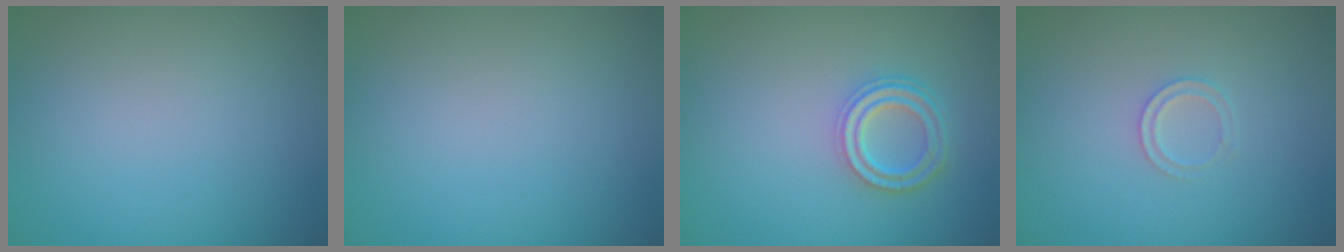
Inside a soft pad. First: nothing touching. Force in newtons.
{"total": 0.0}
{"total": 3.4, "press": 2.7, "slide": 2.1}
{"total": 1.2, "press": 1.2, "slide": 0.2}